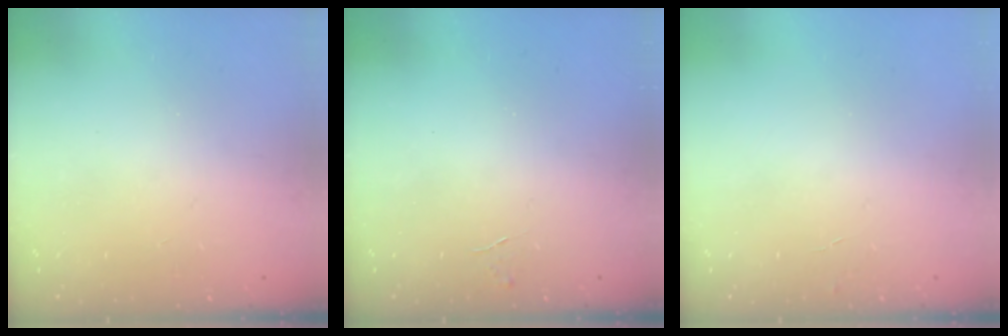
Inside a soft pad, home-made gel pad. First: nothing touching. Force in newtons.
{"total": 3.8, "press": 3.7, "slide": 0.4}
{"total": 2.5, "press": 2.5, "slide": 0.2}